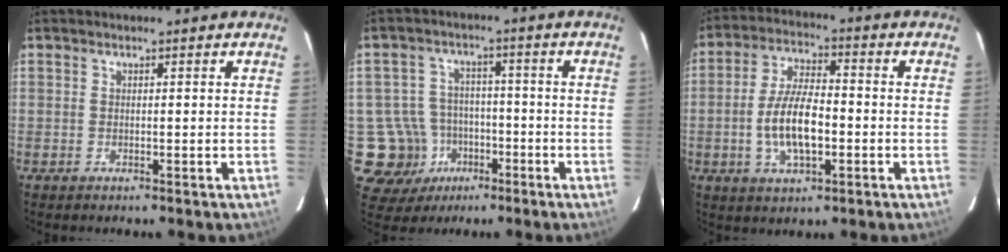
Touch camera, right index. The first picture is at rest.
{"total": 10.3, "force": [-4.1, 9.4, 1.4], "torque": [-0.057, 0.027, -0.051]}
{"total": 10.6, "force": [-2.3, 4.1, 9.5], "torque": [-0.190, 0.004, -0.038]}